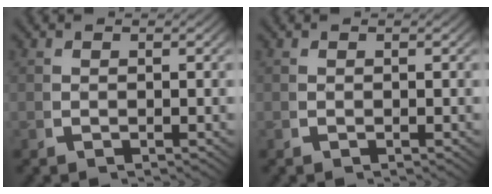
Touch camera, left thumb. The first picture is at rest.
{"total": 0.0}